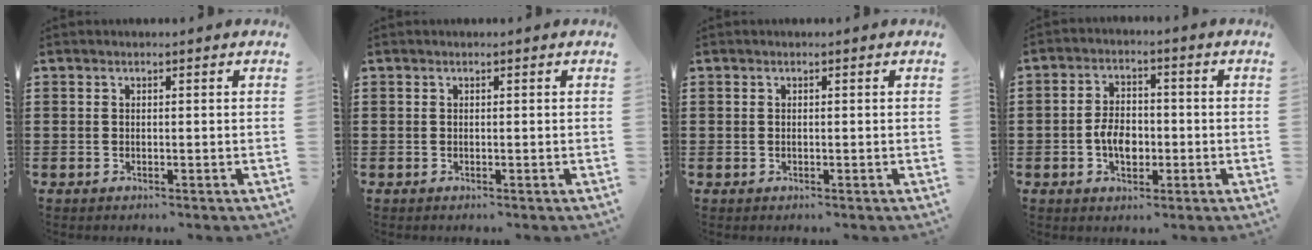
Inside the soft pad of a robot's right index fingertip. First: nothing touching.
{"total": 0.0}
{"total": 0.0}
{"total": 5.0, "force": [-1.3, 3.1, 3.7], "torque": [-0.073, 0.001, -0.028]}